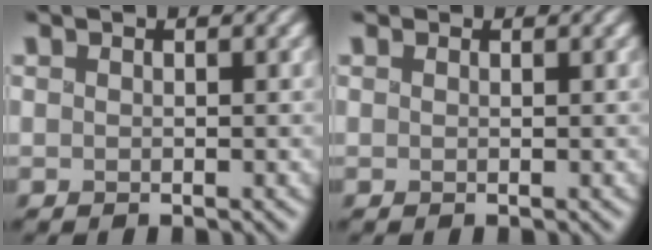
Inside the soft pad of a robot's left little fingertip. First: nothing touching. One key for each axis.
{"total": 0.7, "fx": 0.5, "fy": 0.4, "fz": 0.1, "tx": -0.004, "ty": 0.001, "tz": 0.008}